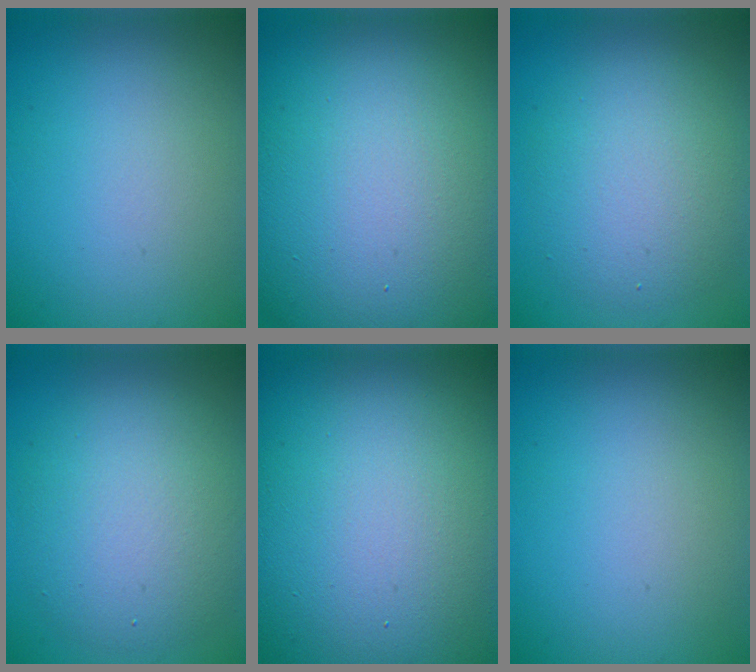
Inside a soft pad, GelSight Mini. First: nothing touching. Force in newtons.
{"total": 23.0, "press": 22.9, "slide": 1.0}
{"total": 5.5, "press": 5.5, "slide": 0.5}
{"total": 6.7, "press": 6.7, "slide": 0.8}
{"total": 24.8, "press": 24.8, "slide": 1.1}
{"total": 0.0}